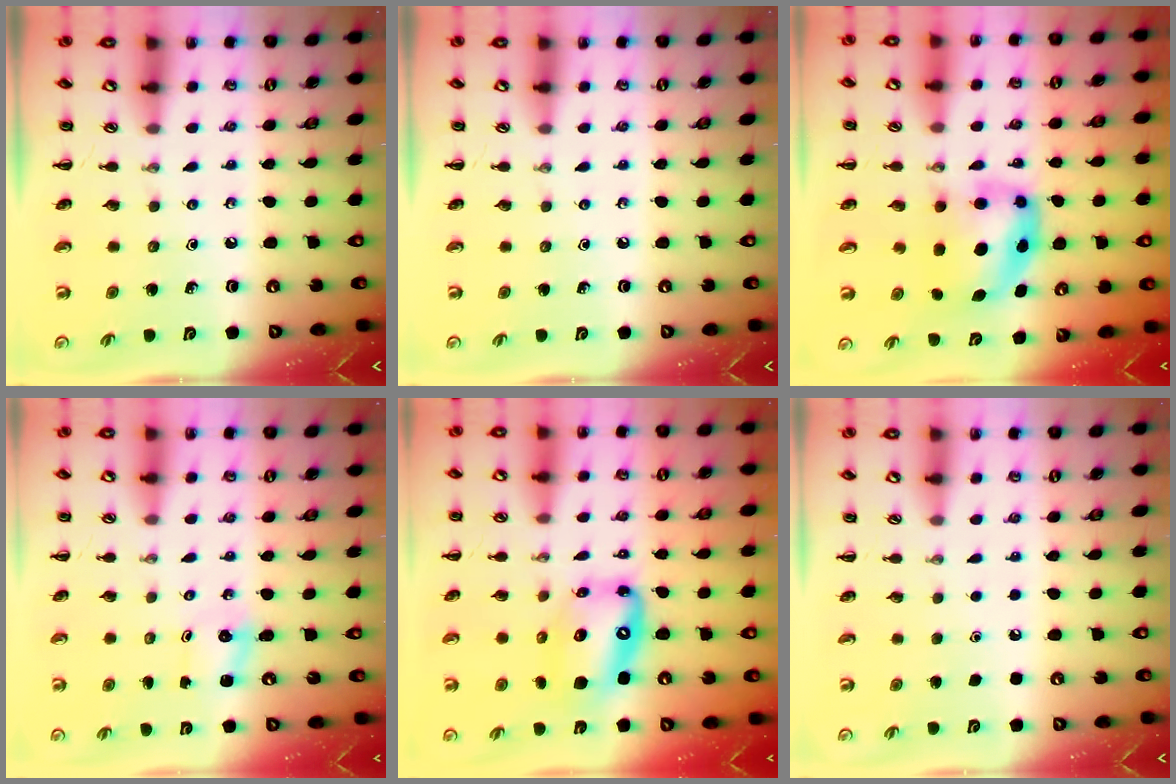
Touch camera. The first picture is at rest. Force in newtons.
{"total": 0.0}
{"total": 5.8, "press": 5.7, "slide": 1.0}
{"total": 1.3, "press": 1.2, "slide": 0.3}
{"total": 13.2, "press": 12.7, "slide": 3.6}
{"total": 1.8, "press": 1.8, "slide": 0.1}